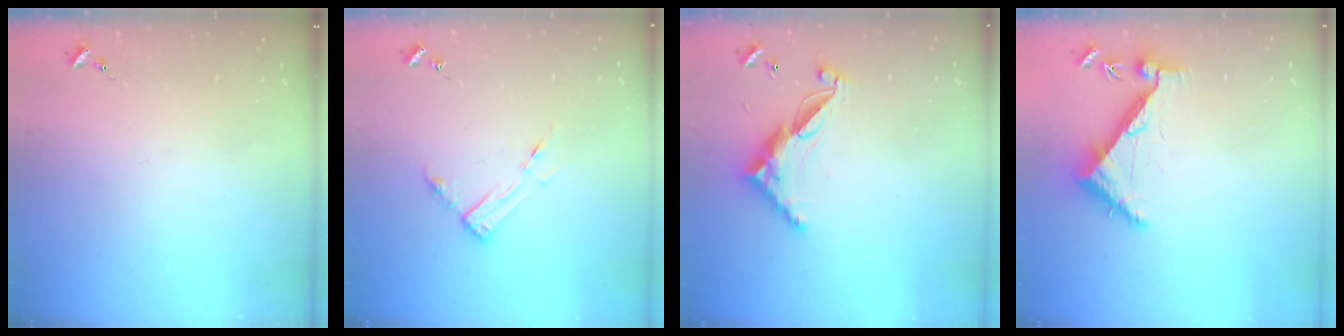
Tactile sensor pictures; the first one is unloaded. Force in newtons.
{"total": 7.4, "press": 7.4, "slide": 0.6}
{"total": 11.6, "press": 11.6, "slide": 0.4}
{"total": 6.4, "press": 6.4, "slide": 0.7}